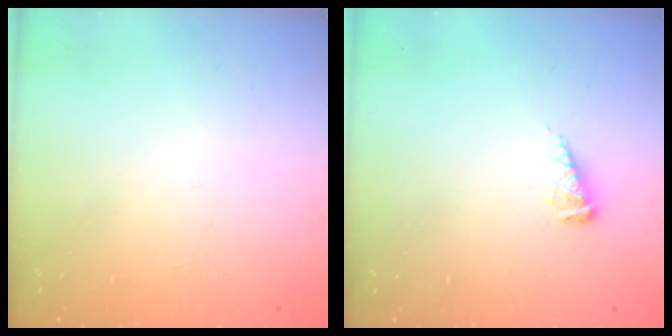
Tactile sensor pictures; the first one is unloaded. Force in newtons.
{"total": 3.8, "press": 3.8, "slide": 0.5}